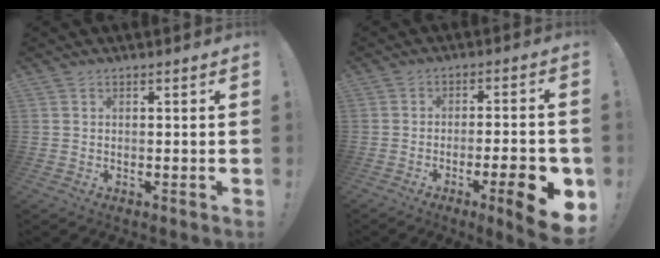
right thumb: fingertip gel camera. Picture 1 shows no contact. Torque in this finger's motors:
{"motor_torque": [0.84, 0.26, 0.31, -0.06, 0.11]}